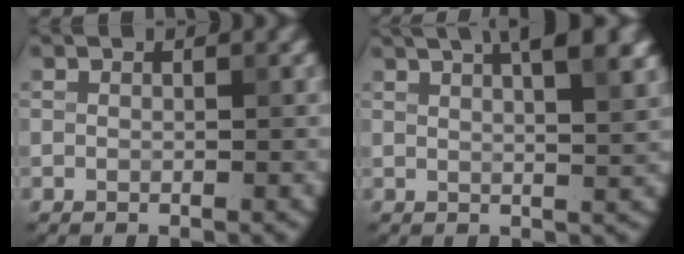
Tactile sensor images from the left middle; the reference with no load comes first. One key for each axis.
{"total": 8.1, "fx": 4.4, "fy": 3.1, "fz": 6.1, "tx": -0.043, "ty": 0.042, "tz": 0.032}